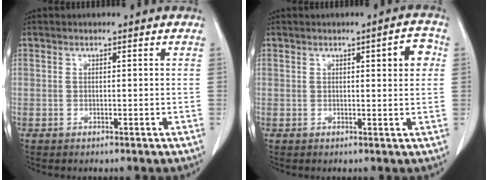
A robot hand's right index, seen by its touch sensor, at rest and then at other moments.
{"total": 3.8, "force": [1.0, 0.8, 3.5], "torque": [-0.046, 0.006, 0.010]}